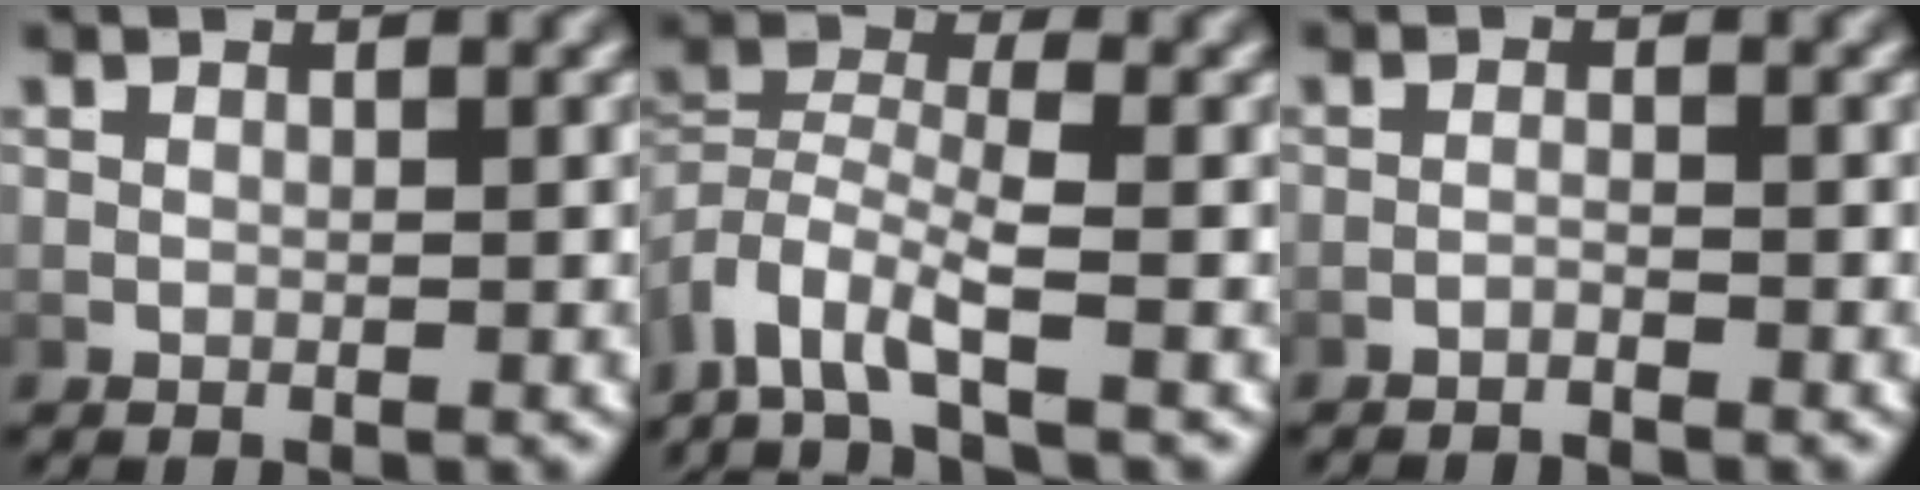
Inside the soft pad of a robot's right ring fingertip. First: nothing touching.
{"total": 6.6, "force": [-2.8, 4.0, 4.4], "torque": [-0.105, -0.031, -0.040]}
{"total": 2.2, "force": [-2.2, 0.1, 0.3], "torque": [-0.014, -0.008, -0.034]}